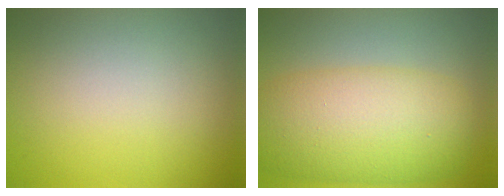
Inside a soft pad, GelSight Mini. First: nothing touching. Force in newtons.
{"total": 9.3, "press": 9.3, "slide": 0.2}